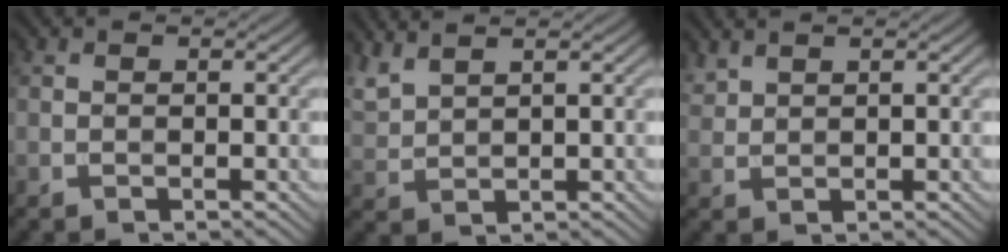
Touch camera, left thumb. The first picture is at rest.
{"total": 3.6, "force": [3.1, 0.7, 1.8], "torque": [-0.054, 0.012, 0.071]}
{"total": 1.8, "force": [1.6, 0.4, 0.6], "torque": [-0.020, 0.005, 0.041]}